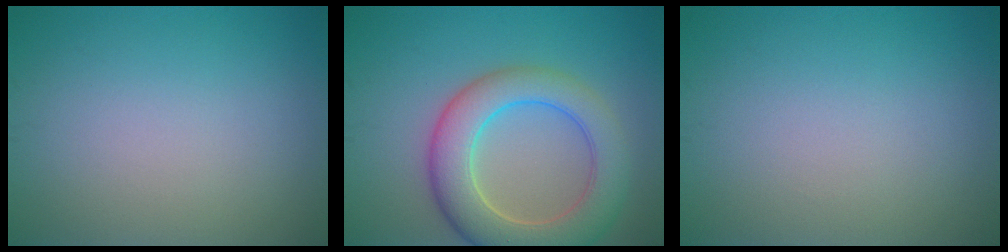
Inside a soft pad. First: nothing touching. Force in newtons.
{"total": 7.6, "press": 7.6, "slide": 0.6}
{"total": 0.0}